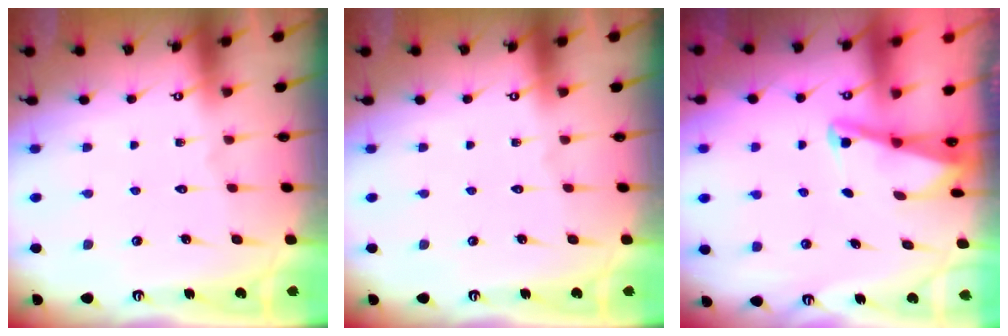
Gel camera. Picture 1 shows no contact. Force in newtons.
{"total": 0.0}
{"total": 2.0, "press": 2.0, "slide": 0.4}